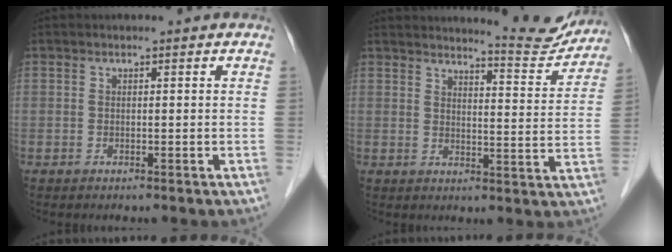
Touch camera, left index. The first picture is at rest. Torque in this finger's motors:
{"motor_torque": [1.05, -1.09, 0.25, 0.05]}